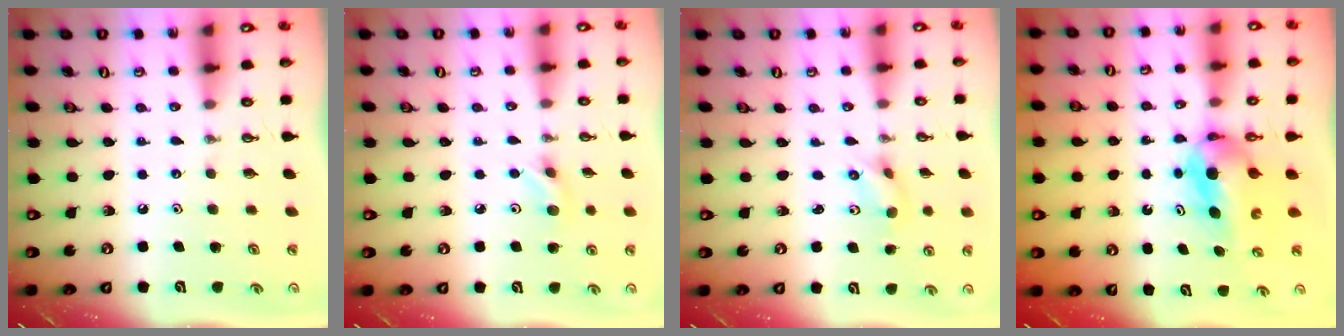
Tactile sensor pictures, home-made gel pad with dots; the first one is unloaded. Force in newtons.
{"total": 5.1, "press": 5.0, "slide": 0.9}
{"total": 2.9, "press": 1.1, "slide": 2.7}
{"total": 7.1, "press": 5.0, "slide": 5.1}